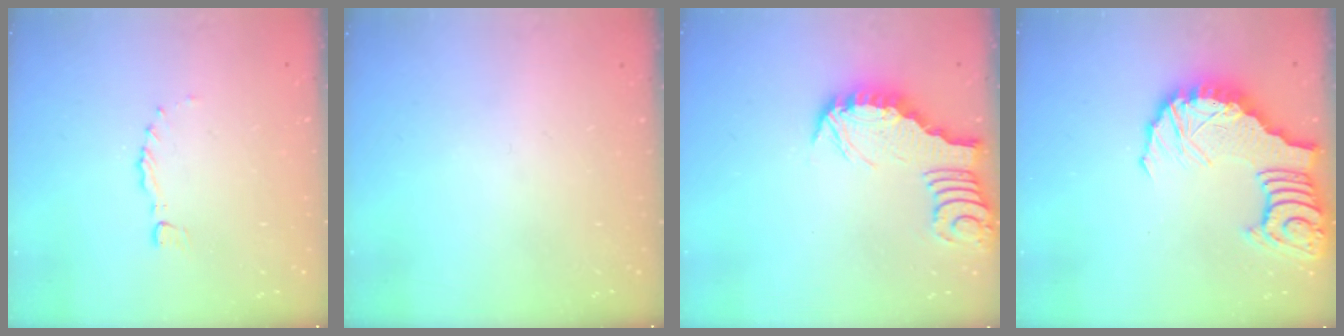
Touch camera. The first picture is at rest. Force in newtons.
{"total": 0.0}
{"total": 2.6, "press": 2.6, "slide": 0.2}
{"total": 15.7, "press": 15.5, "slide": 2.1}